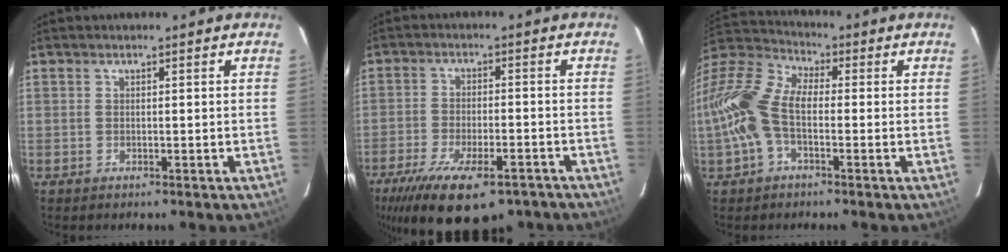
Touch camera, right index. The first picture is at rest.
{"total": 19.5, "force": [-13.4, 7.3, 12.2], "torque": [-0.242, -0.049, -0.201]}
{"total": 15.5, "force": [-2.4, 8.6, 12.7], "torque": [-0.270, 0.013, -0.058]}